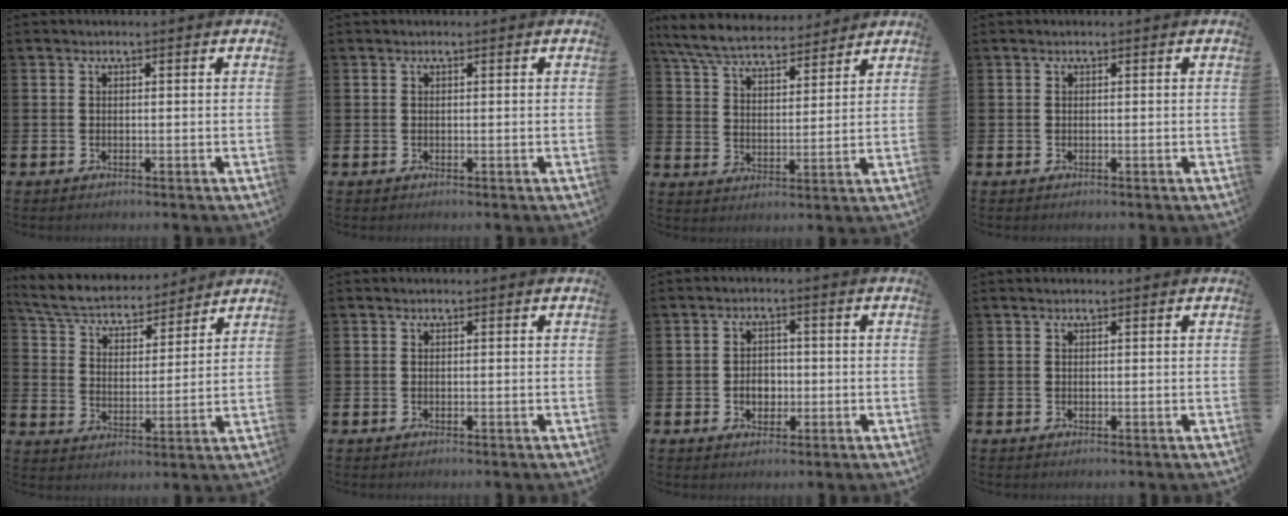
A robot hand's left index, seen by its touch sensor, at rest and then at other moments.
{"total": 0.0}
{"total": 7.3, "force": [6.9, 1.5, 2.1], "torque": [-0.071, -0.032, 0.125]}
{"total": 0.0}
{"total": 6.1, "force": [5.8, 1.5, 1.3], "torque": [-0.059, -0.042, 0.098]}
{"total": 0.0}
{"total": 3.0, "force": [-0.6, 2.4, 1.8], "torque": [-0.022, 0.000, -0.018]}
{"total": 0.0}